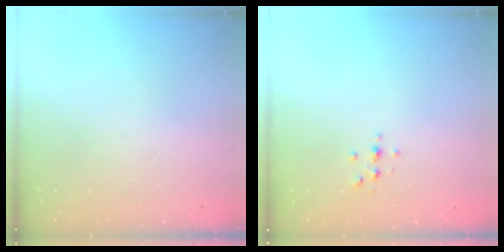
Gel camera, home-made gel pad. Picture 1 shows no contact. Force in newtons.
{"total": 2.3, "press": 2.2, "slide": 0.2}